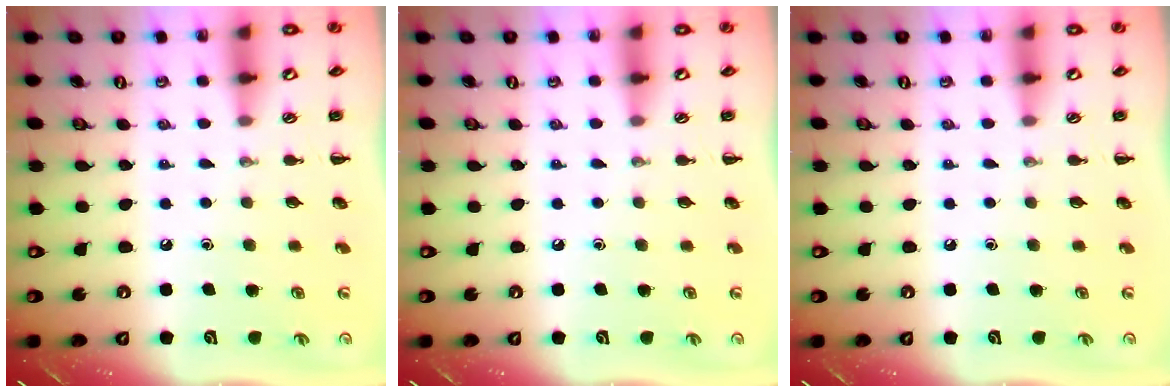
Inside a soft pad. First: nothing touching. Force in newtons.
{"total": 0.0}
{"total": 0.0}